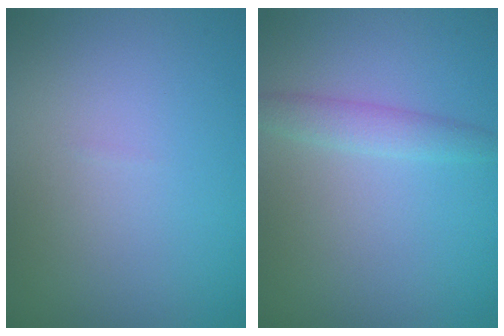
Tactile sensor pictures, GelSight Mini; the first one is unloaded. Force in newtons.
{"total": 1.9, "press": 1.9, "slide": 0.1}